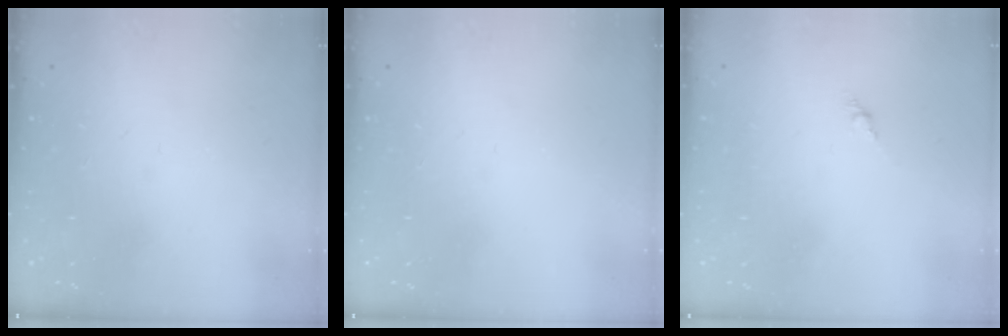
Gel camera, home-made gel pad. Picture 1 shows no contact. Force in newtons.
{"total": 0.0}
{"total": 1.5, "press": 1.4, "slide": 0.6}